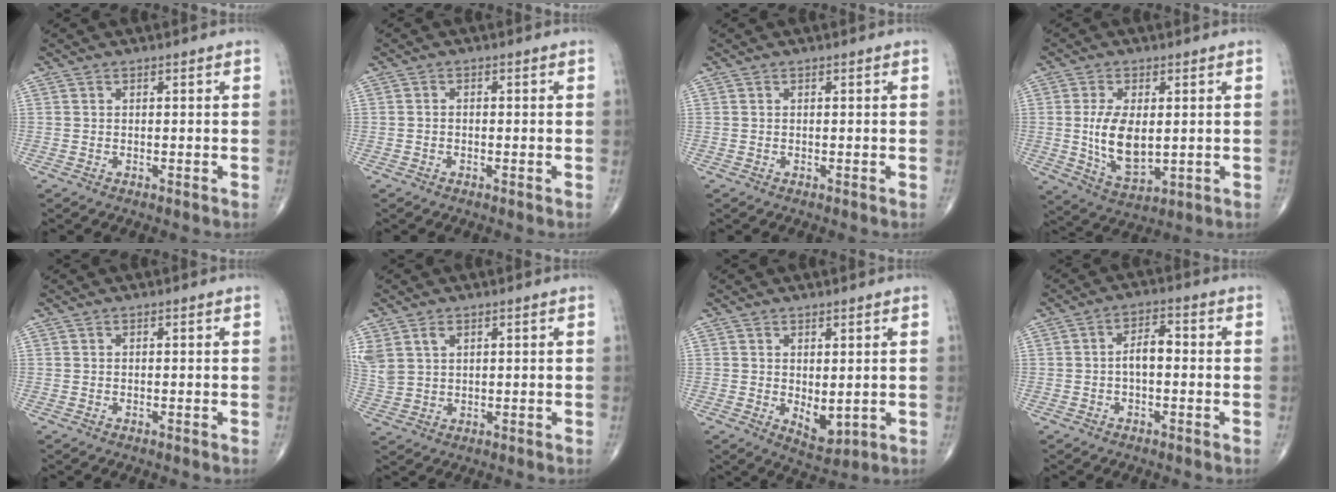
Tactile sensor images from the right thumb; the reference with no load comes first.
{"total": 0.7, "force": [-0.3, 0.5, 0.4], "torque": [-0.005, 0.002, -0.008]}
{"total": 0.0}
{"total": 10.2, "force": [0.3, 5.3, 8.7], "torque": [-0.158, -0.018, 0.020]}
{"total": 0.0}
{"total": 7.1, "force": [3.2, 4.8, 4.1], "torque": [-0.102, 0.001, 0.077]}
{"total": 4.8, "force": [-0.1, 2.6, 4.1], "torque": [-0.051, -0.014, 0.012]}
{"total": 4.3, "force": [-0.5, 2.2, 3.6], "torque": [-0.055, 0.019, -0.014]}